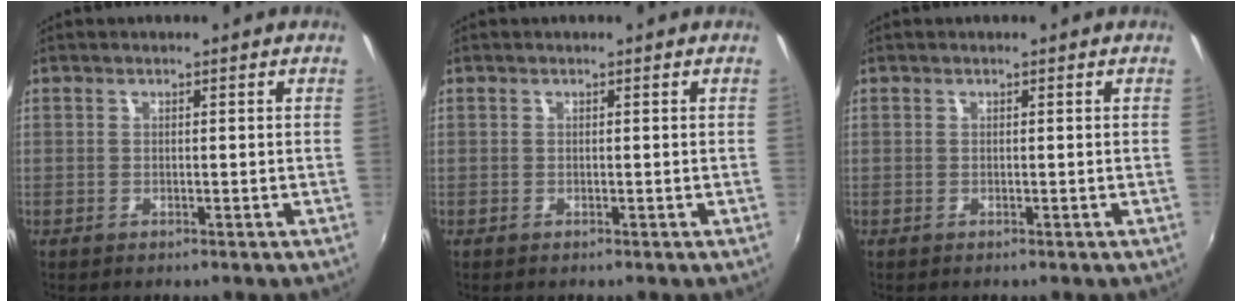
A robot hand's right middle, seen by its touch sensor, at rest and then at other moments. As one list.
[{"total": 0.0}, {"total": 0.0}]